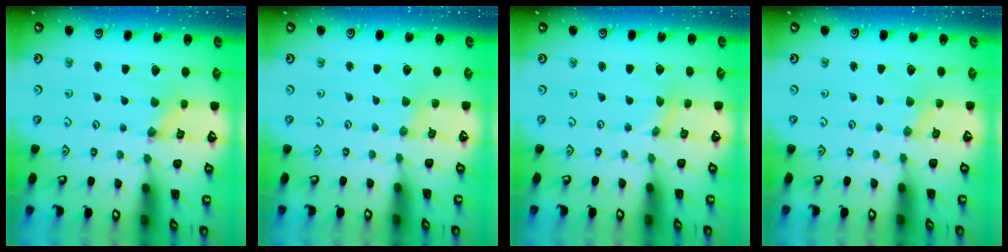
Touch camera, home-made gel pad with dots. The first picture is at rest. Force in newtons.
{"total": 1.8, "press": 1.7, "slide": 0.2}
{"total": 0.0}
{"total": 1.8, "press": 1.8, "slide": 0.3}